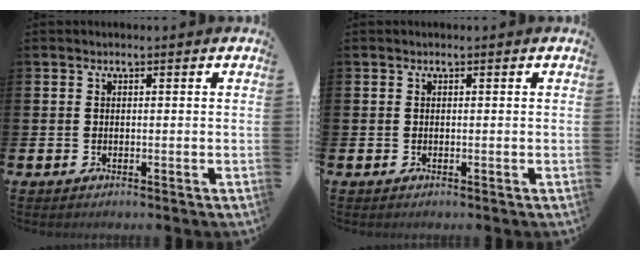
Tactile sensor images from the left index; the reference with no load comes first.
{"total": 0.0}